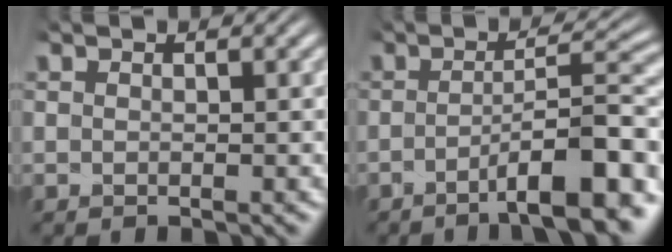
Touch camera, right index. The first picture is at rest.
{"total": 6.9, "force": [-4.1, 0.2, 5.6], "torque": [-0.060, 0.024, -0.073]}